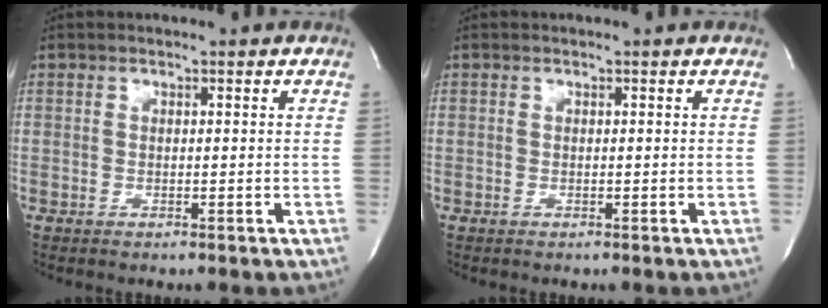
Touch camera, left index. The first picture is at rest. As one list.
[{"total": 0.0}]